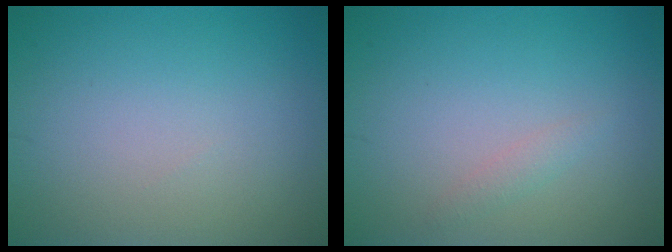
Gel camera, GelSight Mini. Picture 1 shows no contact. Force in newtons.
{"total": 1.0, "press": 0.9, "slide": 0.1}